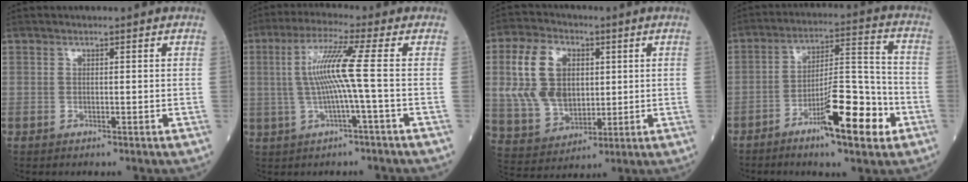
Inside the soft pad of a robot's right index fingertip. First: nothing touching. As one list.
[{"total": 7.9, "force": [0.2, -1.4, 7.7], "torque": [-0.157, 0.012, 0.010]}, {"total": 12.3, "force": [2.8, 8.2, 8.6], "torque": [-0.201, 0.022, 0.063]}, {"total": 12.9, "force": [-6.1, 2.1, 11.1], "torque": [-0.180, 0.005, -0.098]}]